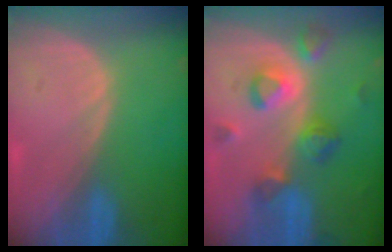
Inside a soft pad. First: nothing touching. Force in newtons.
{"total": 8.0, "press": 7.7, "slide": 2.1}